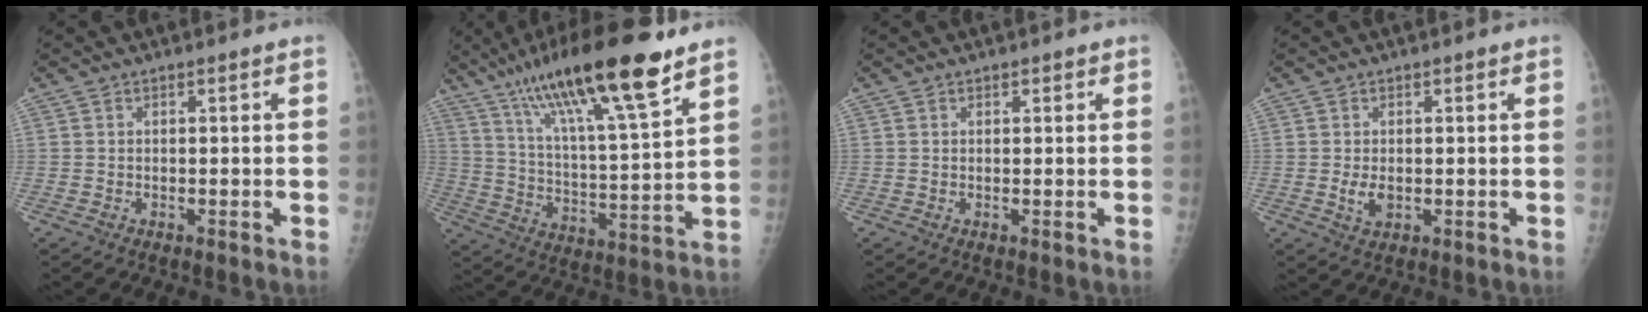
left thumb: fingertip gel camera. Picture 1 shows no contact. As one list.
[{"total": 22.6, "force": [14.6, 3.8, 16.8], "torque": [-0.283, -0.043, 0.252]}, {"total": 0.7, "force": [0.5, 0.5, 0.3], "torque": [0.004, -0.002, 0.003]}, {"total": 3.0, "force": [-0.2, 2.0, 2.2], "torque": [-0.037, -0.005, 0.000]}]